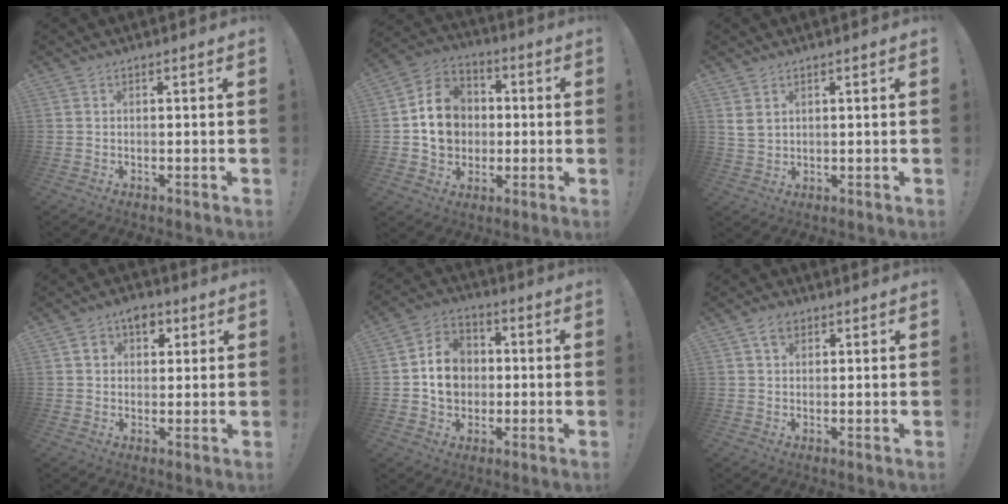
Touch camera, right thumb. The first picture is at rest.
{"total": 14.4, "force": [0.1, 12.6, 7.0], "torque": [-0.105, 0.017, 0.011]}
{"total": 3.7, "force": [2.0, 2.3, 2.0], "torque": [-0.036, -0.004, 0.039]}
{"total": 6.4, "force": [2.6, 5.2, 2.7], "torque": [-0.032, -0.004, 0.047]}
{"total": 12.2, "force": [0.0, 10.6, 6.0], "torque": [-0.083, 0.012, 0.007]}
{"total": 4.3, "force": [2.2, 2.9, 2.2], "torque": [-0.037, -0.001, 0.041]}